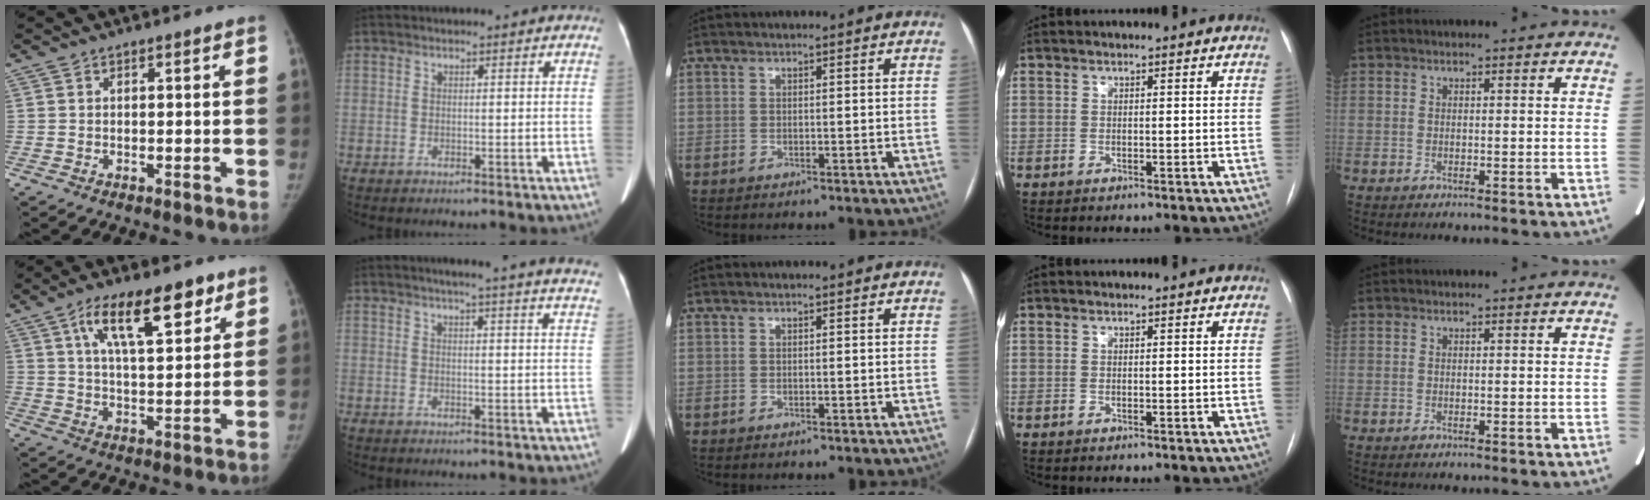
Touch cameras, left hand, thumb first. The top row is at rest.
{"thumb": {"total": 14.4, "force": [7.5, 5.4, 11.0], "torque": [-0.154, -0.021, 0.127]}, "index": {"total": 19.9, "force": [18.1, 0.5, 8.3], "torque": [-0.106, -0.041, 0.197]}}